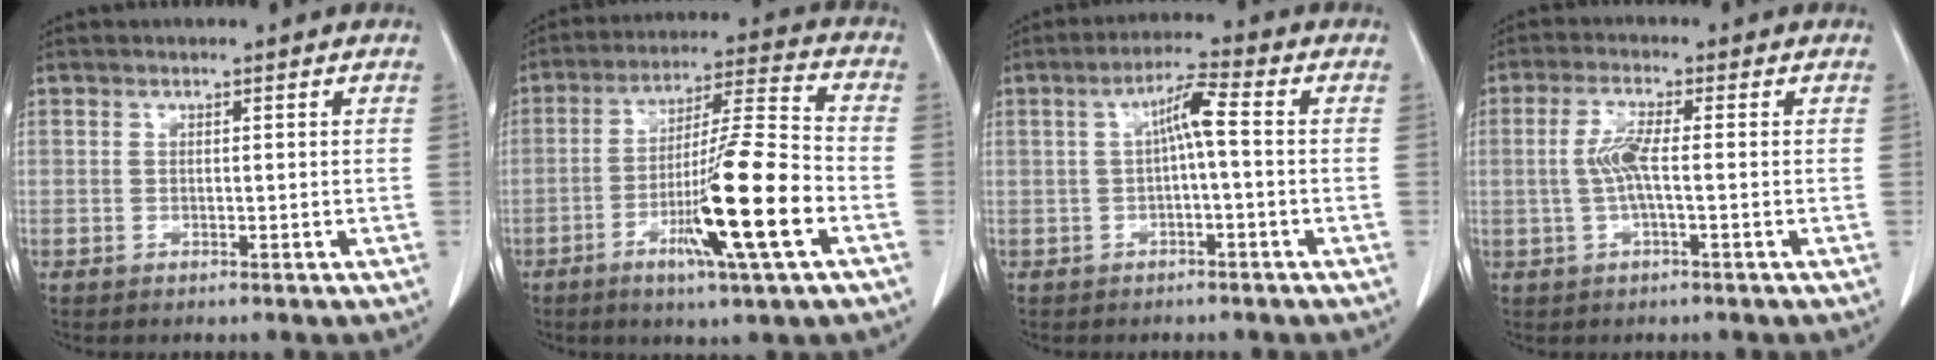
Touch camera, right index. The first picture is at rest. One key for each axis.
{"total": 14.0, "fx": -5.0, "fy": -0.1, "fz": 13.1, "tx": -0.230, "ty": -0.012, "tz": -0.088}
{"total": 4.7, "fx": 0.3, "fy": 0.4, "fz": 4.6, "tx": -0.083, "ty": 0.017, "tz": 0.005}
{"total": 4.3, "fx": -0.2, "fy": 0.5, "fz": 4.2, "tx": -0.094, "ty": 0.004, "tz": -0.005}